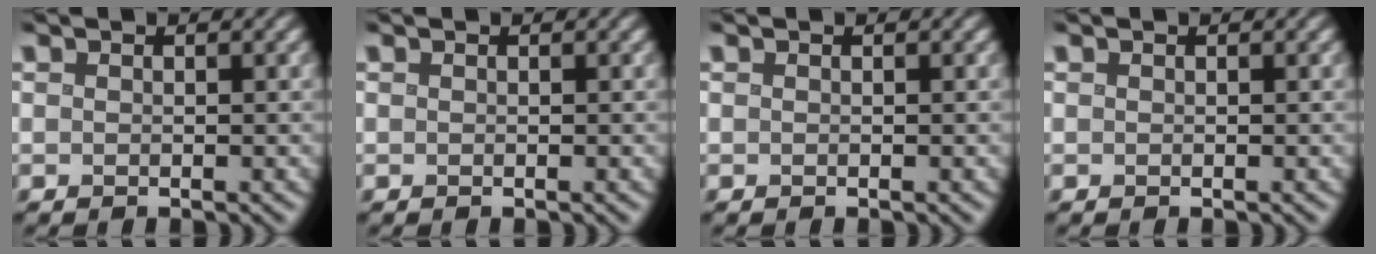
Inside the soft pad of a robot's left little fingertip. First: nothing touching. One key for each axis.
{"total": 0.0}
{"total": 0.0}
{"total": 0.0}